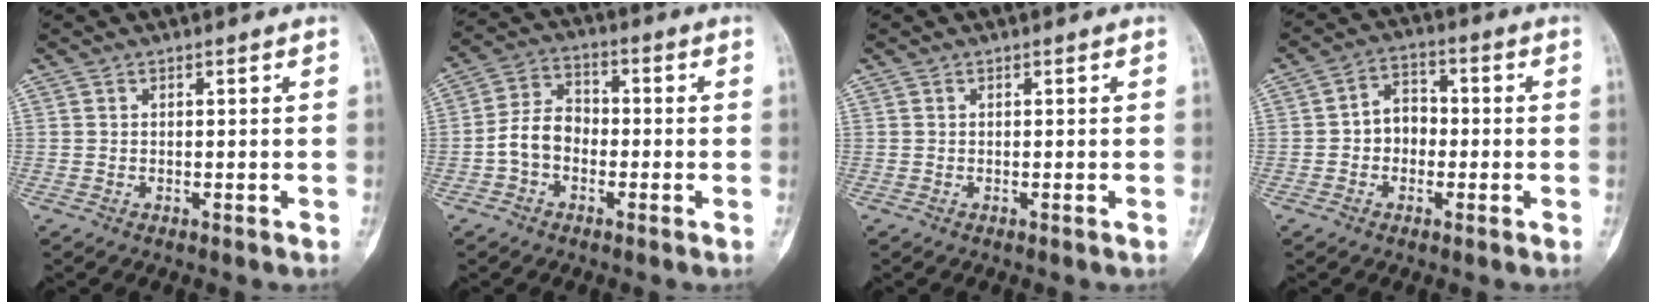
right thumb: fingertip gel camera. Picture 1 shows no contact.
{"total": 7.4, "force": [-1.9, 5.5, 4.6], "torque": [-0.075, 0.032, -0.047]}
{"total": 0.0}
{"total": 6.0, "force": [-0.8, 4.8, 3.5], "torque": [-0.027, 0.022, -0.025]}